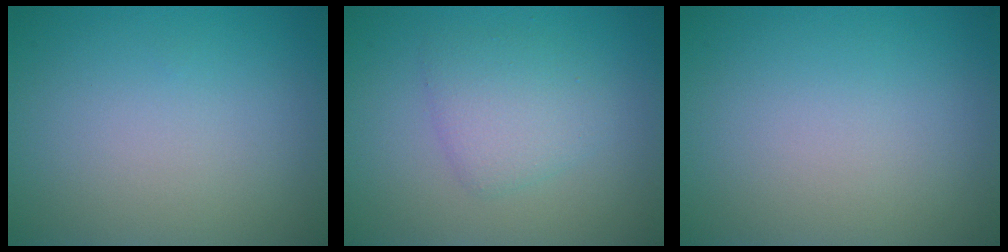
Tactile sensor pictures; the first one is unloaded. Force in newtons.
{"total": 2.8, "press": 2.8, "slide": 0.2}
{"total": 0.0}